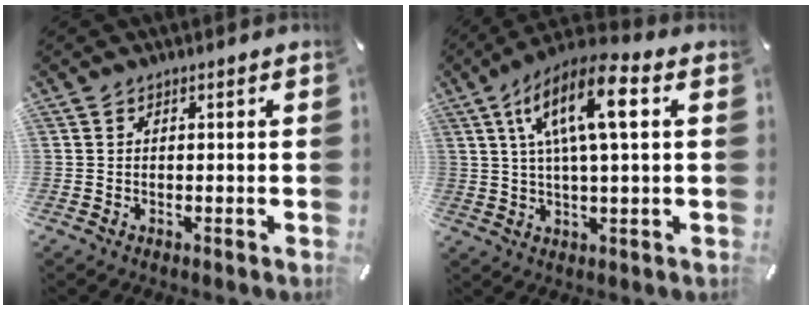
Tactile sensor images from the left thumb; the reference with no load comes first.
{"total": 13.4, "force": [4.0, 3.7, 12.2], "torque": [-0.227, 0.005, 0.068]}